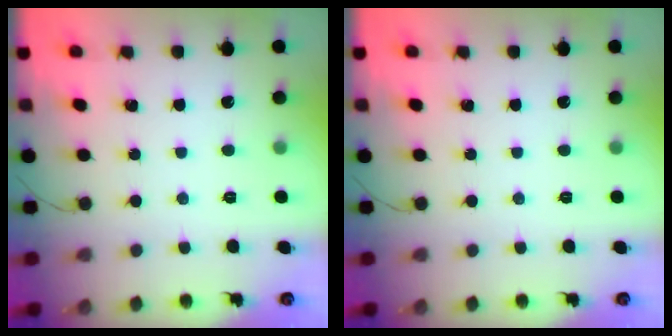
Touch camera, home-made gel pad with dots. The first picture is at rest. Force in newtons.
{"total": 0.0}